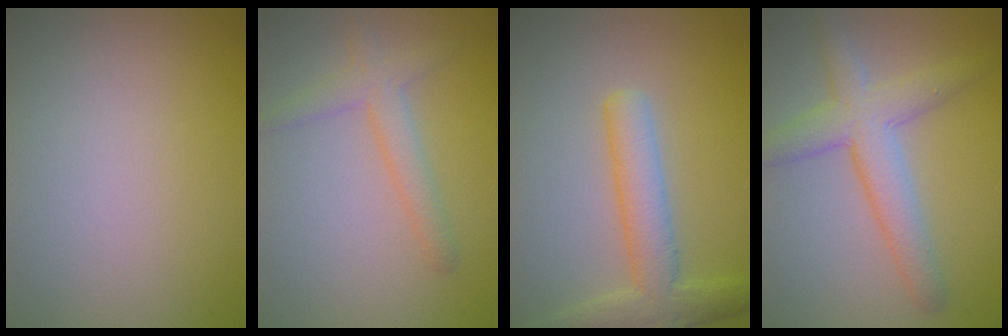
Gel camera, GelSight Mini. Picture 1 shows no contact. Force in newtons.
{"total": 2.0, "press": 2.0, "slide": 0.1}
{"total": 4.6, "press": 4.6, "slide": 0.2}
{"total": 4.6, "press": 4.6, "slide": 0.1}